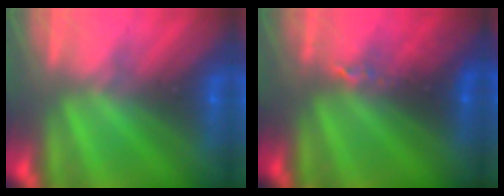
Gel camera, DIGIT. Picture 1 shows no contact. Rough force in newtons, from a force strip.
{"total": 2.4}